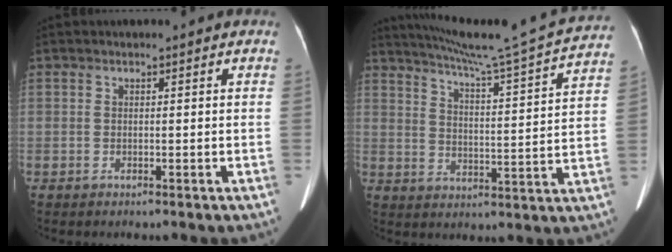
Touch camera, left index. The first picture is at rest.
{"total": 19.9, "force": [18.4, -1.5, 7.5], "torque": [-0.131, -0.050, 0.240]}